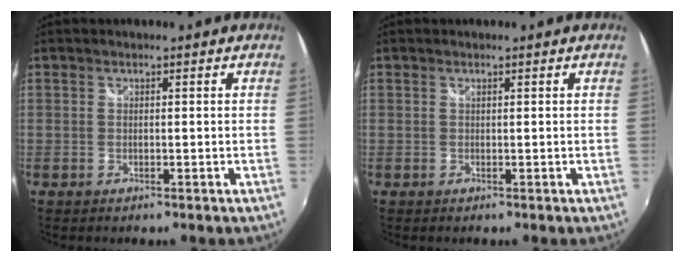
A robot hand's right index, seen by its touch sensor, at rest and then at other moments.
{"total": 0.0}